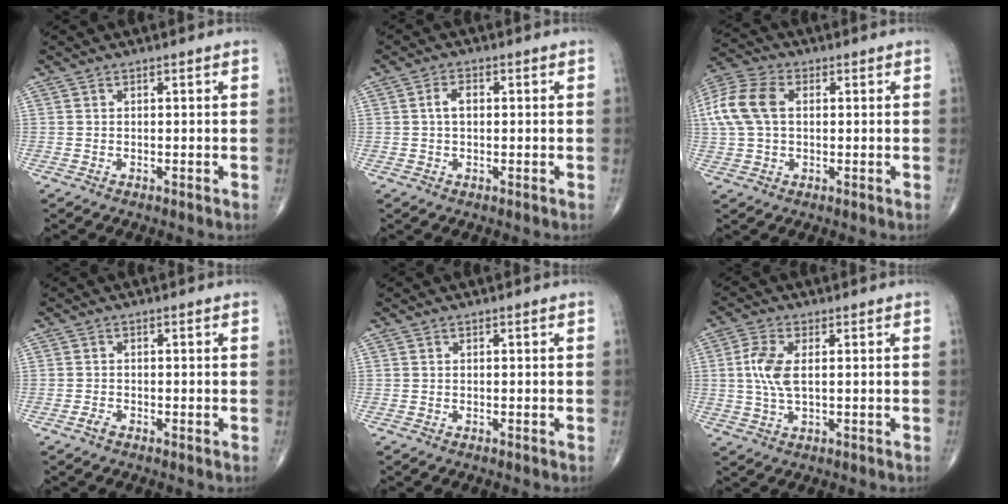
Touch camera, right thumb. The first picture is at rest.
{"total": 2.9, "force": [0.2, 1.7, 2.3], "torque": [-0.043, 0.009, 0.001]}
{"total": 11.5, "force": [1.8, 7.5, 8.5], "torque": [-0.191, 0.024, 0.032]}
{"total": 1.3, "force": [-0.7, 0.6, 0.8], "torque": [-0.018, -0.001, -0.019]}
{"total": 0.0}
{"total": 6.4, "force": [0.8, 3.0, 5.6], "torque": [-0.135, 0.002, 0.013]}